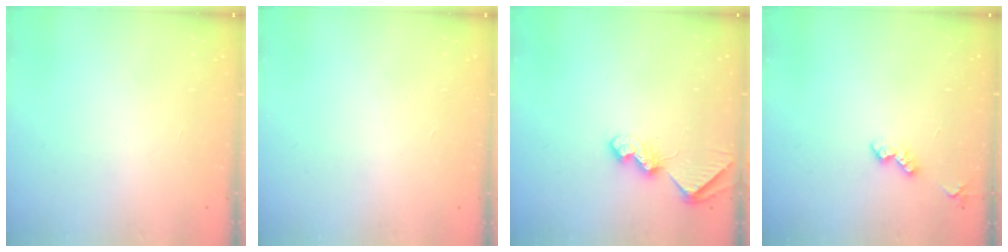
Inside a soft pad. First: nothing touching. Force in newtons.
{"total": 0.0}
{"total": 7.8, "press": 7.7, "slide": 0.9}
{"total": 4.3, "press": 4.3, "slide": 0.7}